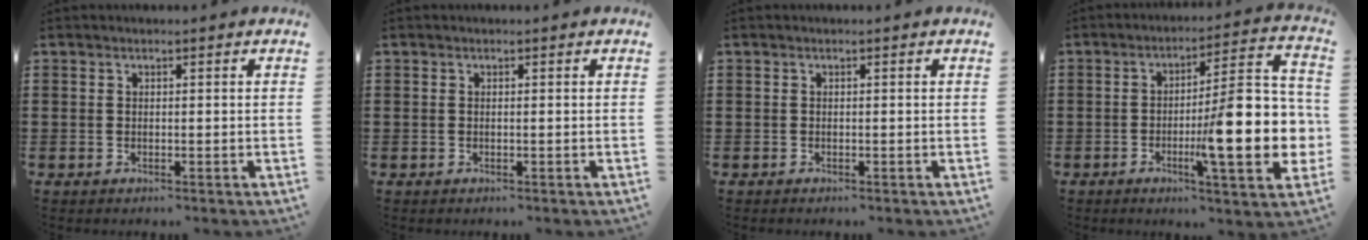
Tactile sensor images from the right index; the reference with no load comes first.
{"total": 0.0}
{"total": 0.0}
{"total": 16.0, "force": [-2.2, 3.4, 15.5], "torque": [-0.229, -0.023, -0.034]}